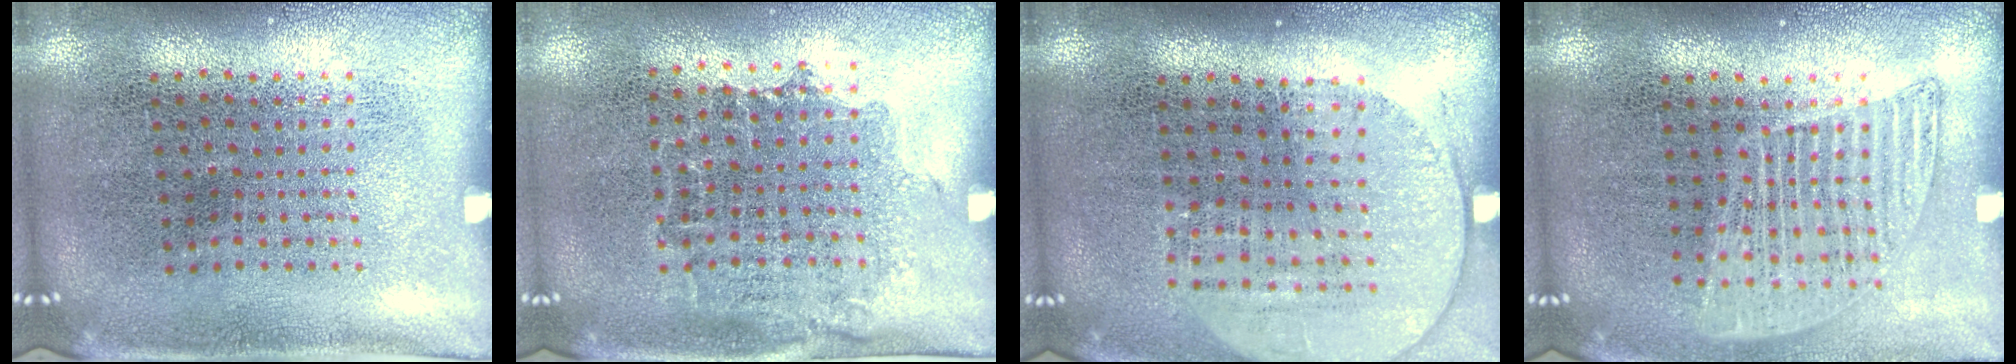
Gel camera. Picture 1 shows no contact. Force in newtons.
{"total": 1.1, "press": 0.9, "slide": 0.5}
{"total": 1.5, "press": 1.3, "slide": 0.7}
{"total": 1.3, "press": 1.1, "slide": 0.6}